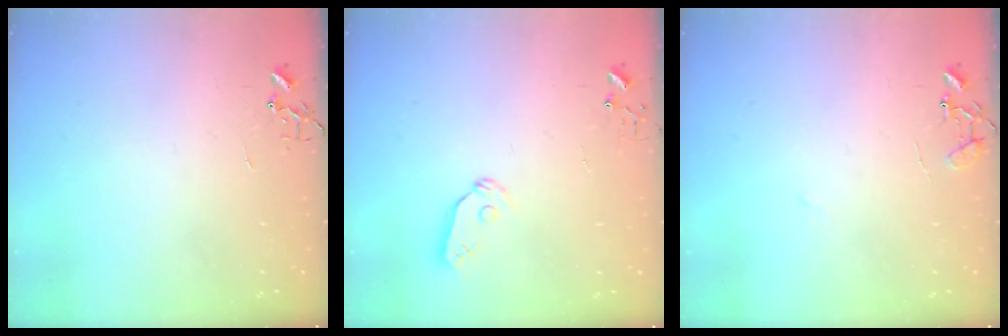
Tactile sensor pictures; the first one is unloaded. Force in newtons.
{"total": 6.5, "press": 6.5, "slide": 0.2}
{"total": 8.7, "press": 8.7, "slide": 0.8}